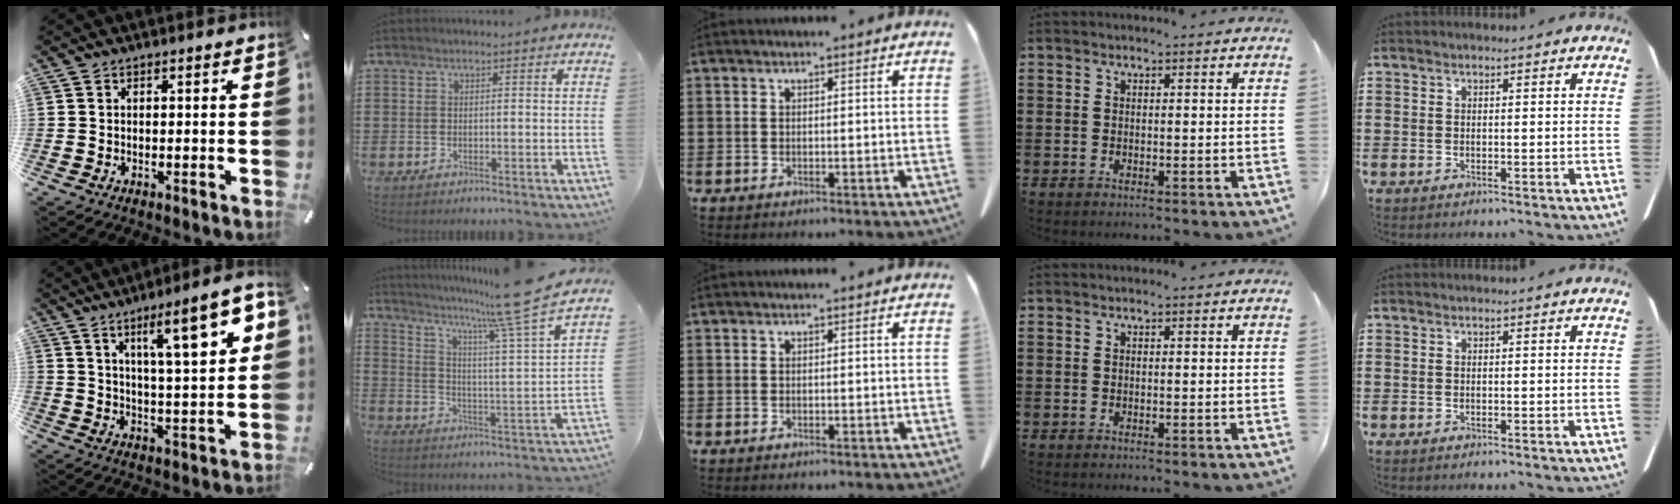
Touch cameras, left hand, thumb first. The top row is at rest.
{"thumb": {"total": 15.9, "force": [7.9, 3.7, 13.2], "torque": [-0.191, -0.035, 0.116]}, "index": {"total": 11.3, "force": [9.2, -0.8, 6.5], "torque": [-0.124, -0.068, 0.138]}}